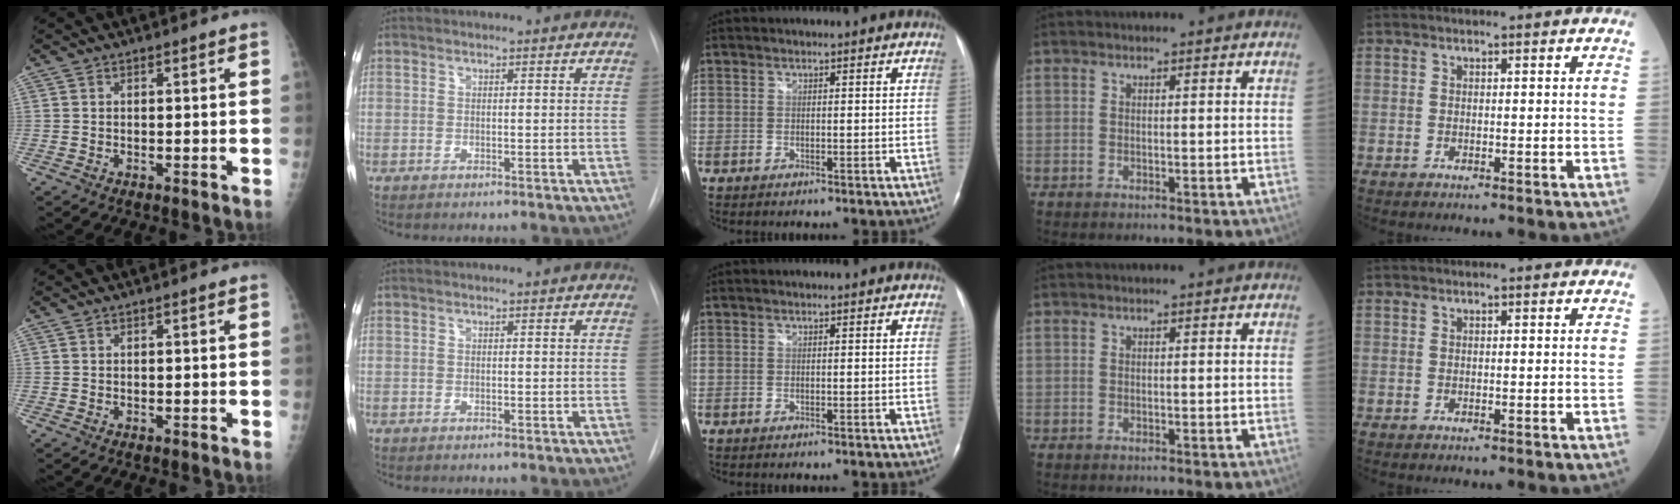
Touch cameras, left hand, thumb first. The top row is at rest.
{}